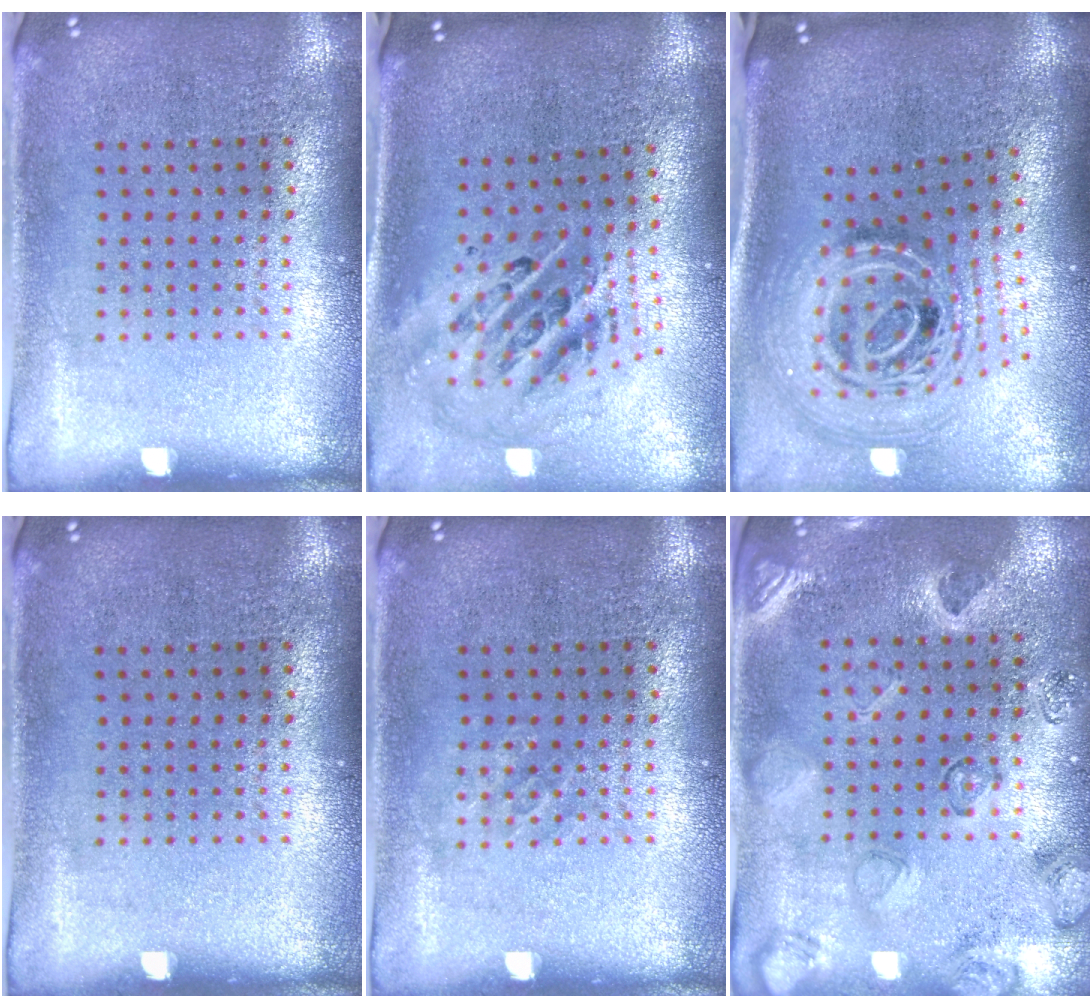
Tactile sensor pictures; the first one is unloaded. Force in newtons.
{"total": 1.9, "press": 1.5, "slide": 1.2}
{"total": 3.0, "press": 2.0, "slide": 2.2}
{"total": 0.0}
{"total": 0.8, "press": 0.8, "slide": 0.2}
{"total": 2.2, "press": 1.8, "slide": 1.3}